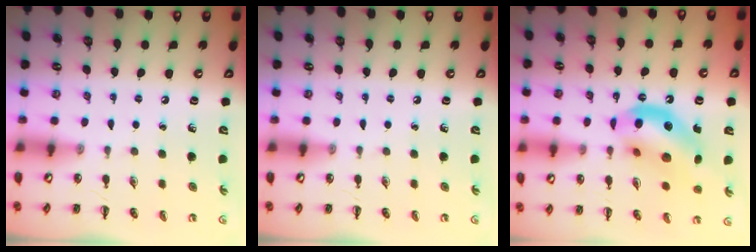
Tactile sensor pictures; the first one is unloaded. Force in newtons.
{"total": 0.0}
{"total": 15.3, "press": 15.0, "slide": 3.3}